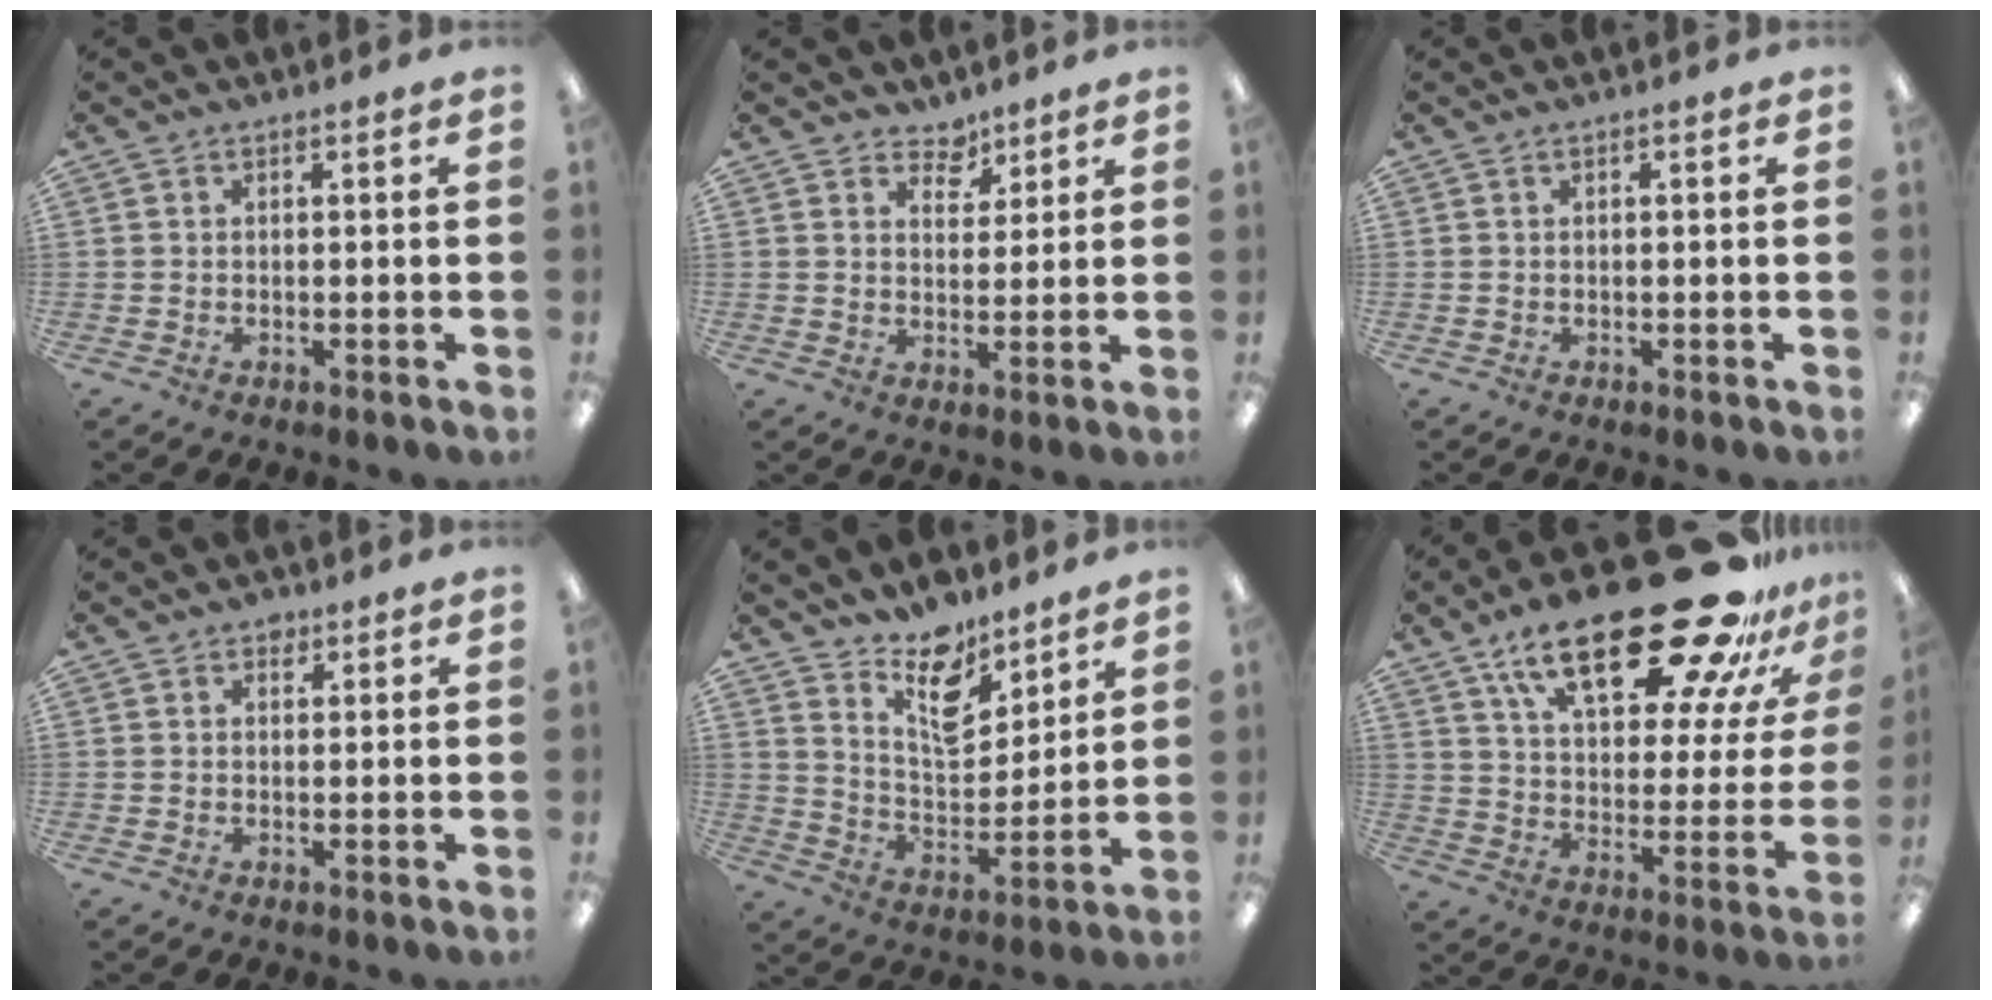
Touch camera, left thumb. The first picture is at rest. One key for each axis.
{"total": 4.5, "fx": 3.7, "fy": 2.5, "fz": 0.6, "tx": 0.000, "ty": -0.025, "tz": 0.065}
{"total": 0.0}
{"total": 1.8, "fx": 1.0, "fy": 1.2, "fz": 0.8, "tx": 0.001, "ty": -0.004, "tz": 0.015}
{"total": 11.9, "fx": 9.9, "fy": 4.8, "fz": 4.4, "tx": -0.064, "ty": -0.076, "tz": 0.183}
{"total": 30.9, "fx": 21.0, "fy": 11.1, "fz": 19.8, "tx": -0.297, "ty": -0.133, "tz": 0.338}